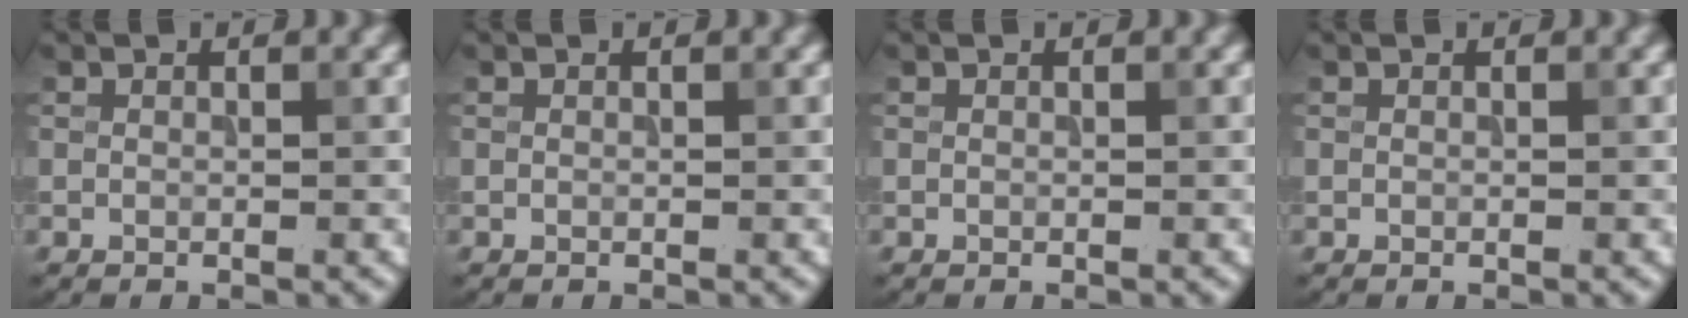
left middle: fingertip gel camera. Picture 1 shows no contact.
{"total": 0.0}
{"total": 0.0}
{"total": 0.0}